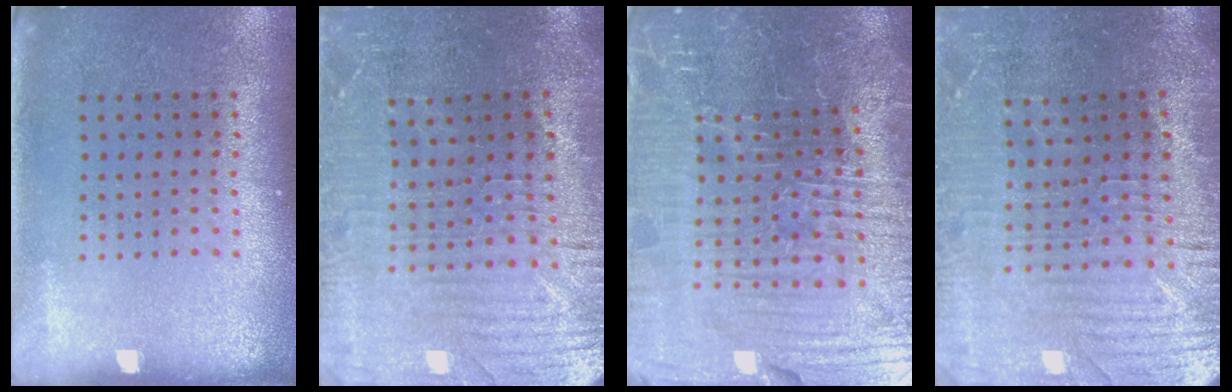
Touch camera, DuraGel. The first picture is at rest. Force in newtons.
{"total": 1.8, "press": 1.8, "slide": 0.5}
{"total": 6.4, "press": 5.9, "slide": 2.5}
{"total": 2.7, "press": 2.6, "slide": 0.6}